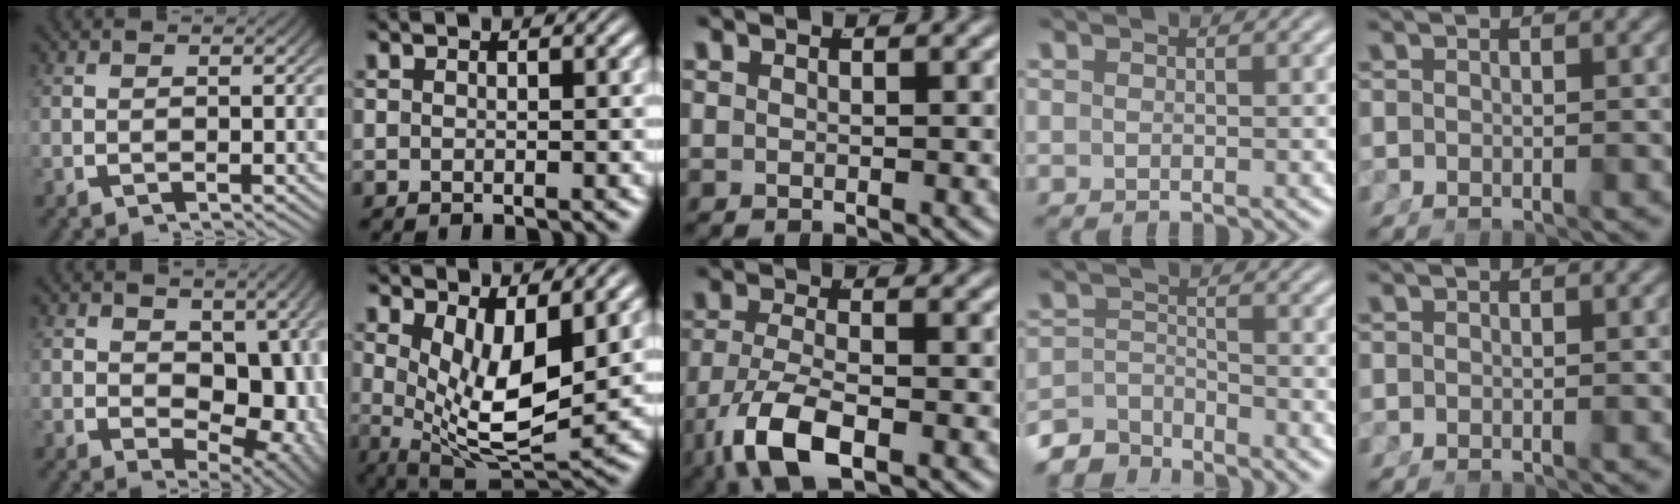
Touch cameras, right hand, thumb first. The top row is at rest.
{"thumb": {"total": 10.1, "force": [-0.8, 6.7, 7.5], "torque": [-0.133, -0.050, 0.011]}, "index": {"total": 9.3, "force": [1.0, 4.9, 7.9], "torque": [-0.134, -0.039, 0.034]}, "middle": {"total": 6.1, "force": [-2.8, 2.7, 4.7], "torque": [-0.100, -0.033, -0.028]}, "ring": {"total": 4.7, "force": [-4.2, 1.7, 1.3], "torque": [-0.021, -0.016, -0.070]}}